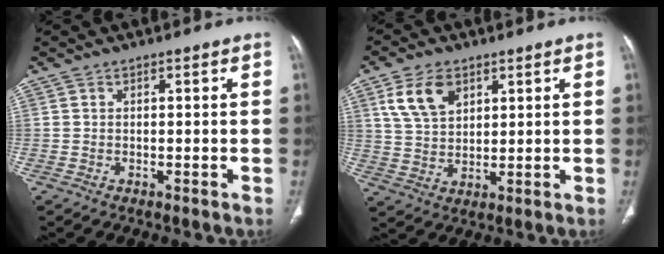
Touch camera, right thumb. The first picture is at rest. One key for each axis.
{"total": 8.7, "fx": 4.1, "fy": 5.5, "fz": 5.4, "tx": -0.088, "ty": -0.012, "tz": 0.085}